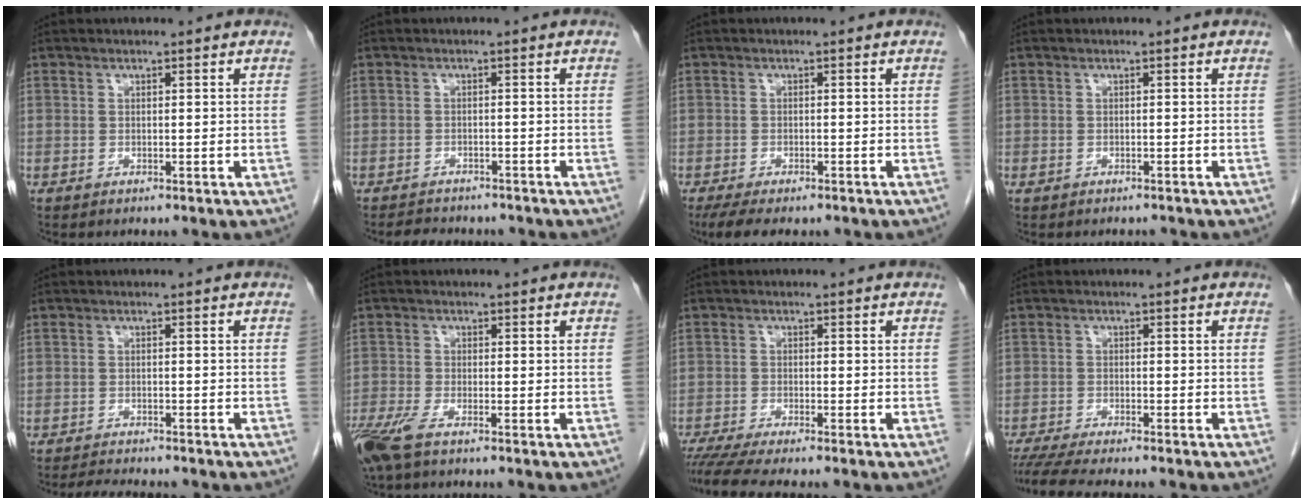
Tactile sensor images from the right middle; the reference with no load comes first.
{"total": 5.4, "force": [-4.8, 1.9, 1.5], "torque": [-0.026, -0.002, -0.063]}
{"total": 6.2, "force": [-4.7, 2.1, 3.4], "torque": [-0.051, -0.013, -0.072]}
{"total": 1.4, "force": [-1.1, 0.7, 0.5], "torque": [-0.012, 0.000, -0.014]}
{"total": 4.7, "force": [-4.4, 0.6, 1.7], "torque": [-0.026, -0.011, -0.067]}
{"total": 5.8, "force": [-4.0, 1.1, 4.0], "torque": [-0.087, -0.016, -0.077]}
{"total": 6.6, "force": [-5.7, -0.3, 3.4], "torque": [-0.050, -0.016, -0.095]}
{"total": 8.4, "force": [-7.3, 0.3, 4.1], "torque": [-0.061, -0.017, -0.115]}